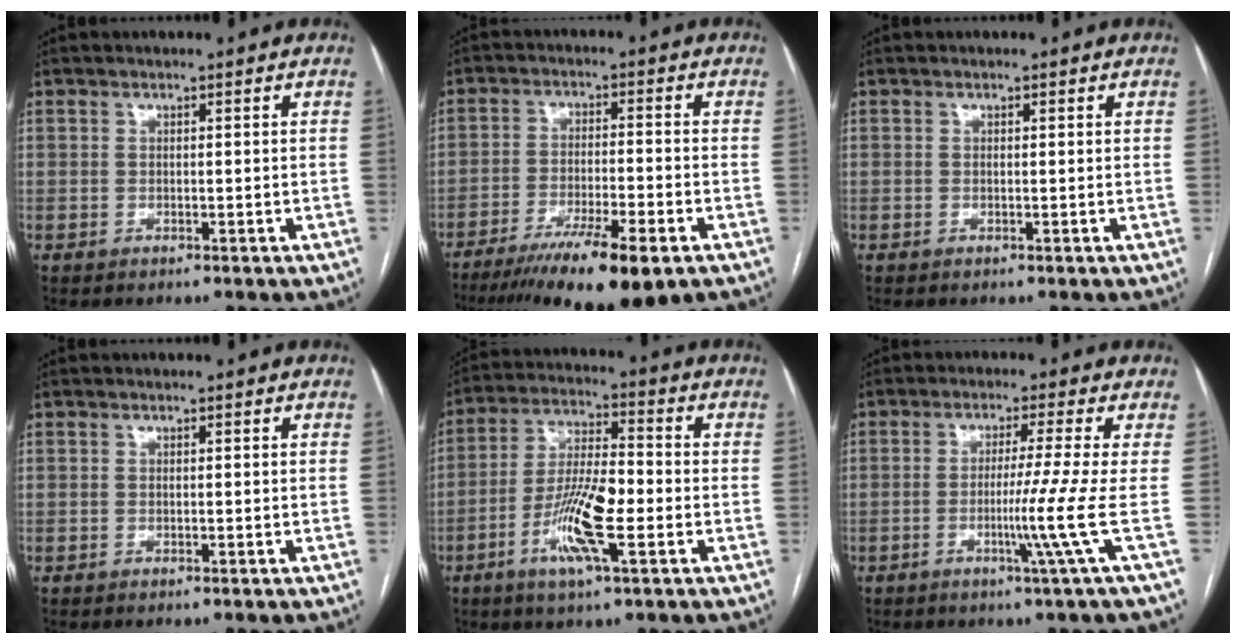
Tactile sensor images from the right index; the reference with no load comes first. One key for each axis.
{"total": 14.8, "fx": -10.0, "fy": 1.2, "fz": 10.8, "tx": -0.163, "ty": -0.036, "tz": -0.162}
{"total": 0.0}
{"total": 0.0}
{"total": 11.5, "fx": -3.8, "fy": 1.9, "fz": 10.7, "tx": -0.206, "ty": 0.000, "tz": -0.070}
{"total": 6.4, "fx": -1.8, "fy": -3.0, "fz": 5.4, "tx": -0.094, "ty": -0.017, "tz": -0.035}